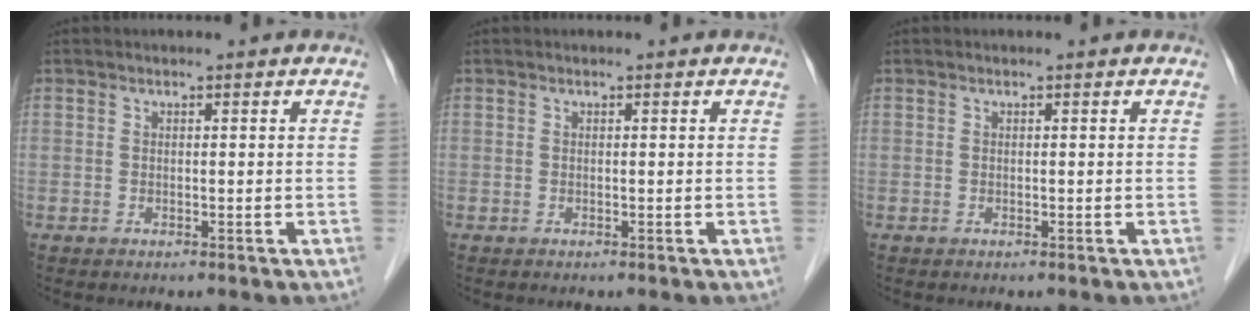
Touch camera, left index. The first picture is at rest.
{"total": 0.0}
{"total": 0.0}